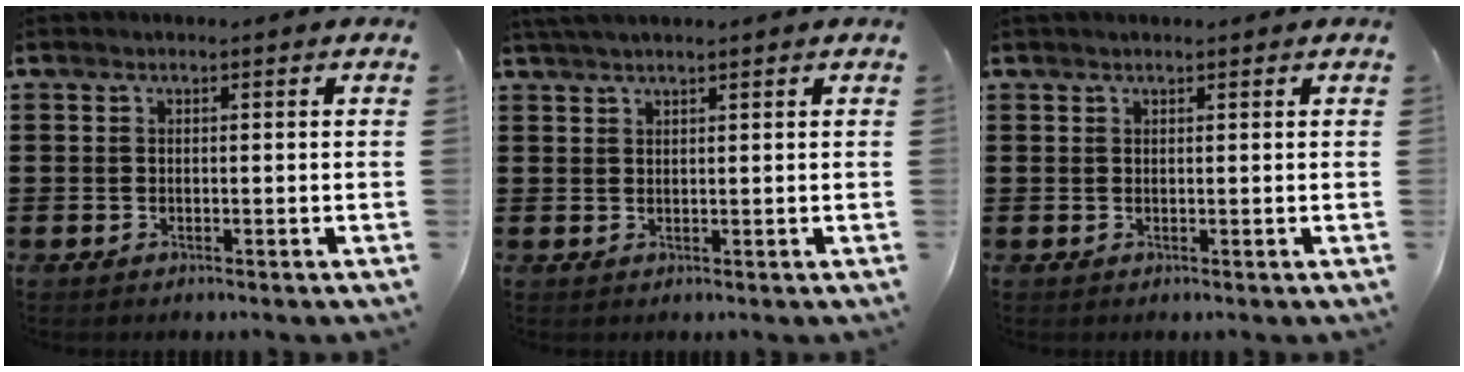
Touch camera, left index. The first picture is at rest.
{"total": 1.8, "force": [1.5, 0.0, 0.9], "torque": [-0.019, 0.001, 0.029]}
{"total": 0.6, "force": [0.5, 0.2, 0.3], "torque": [-0.007, 0.001, 0.011]}